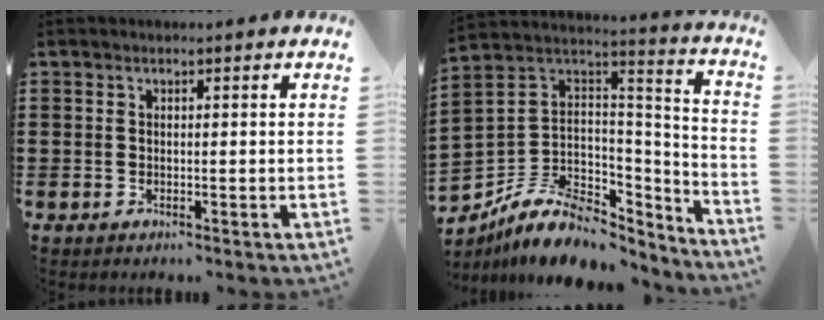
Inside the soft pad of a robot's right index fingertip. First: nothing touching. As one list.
[{"total": 9.7, "force": [-5.6, 6.4, 4.6], "torque": [-0.110, 0.010, -0.099]}]